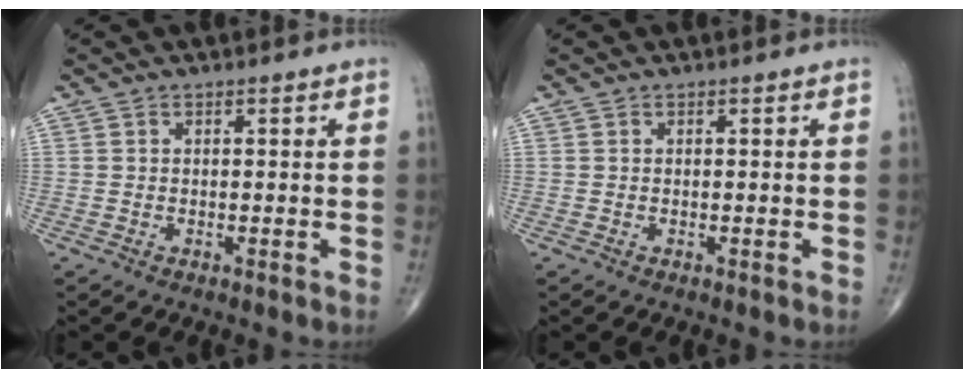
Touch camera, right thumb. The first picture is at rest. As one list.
[{"total": 0.0}]